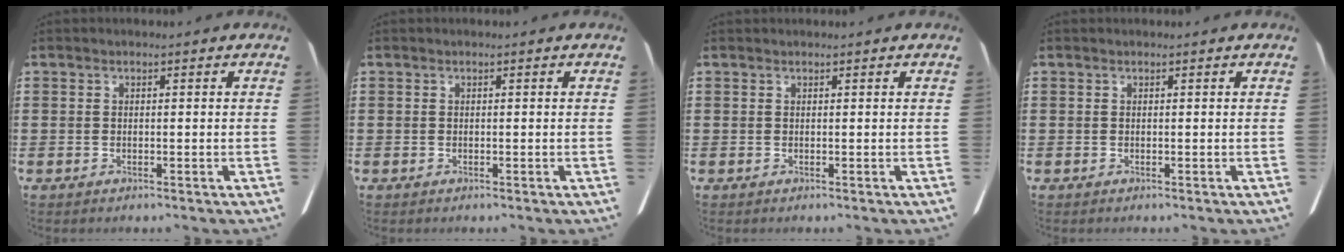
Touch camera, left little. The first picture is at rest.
{"total": 0.0}
{"total": 0.0}
{"total": 0.0}